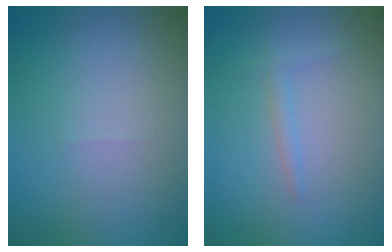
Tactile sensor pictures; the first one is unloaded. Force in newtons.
{"total": 1.0, "press": 1.0, "slide": 0.1}